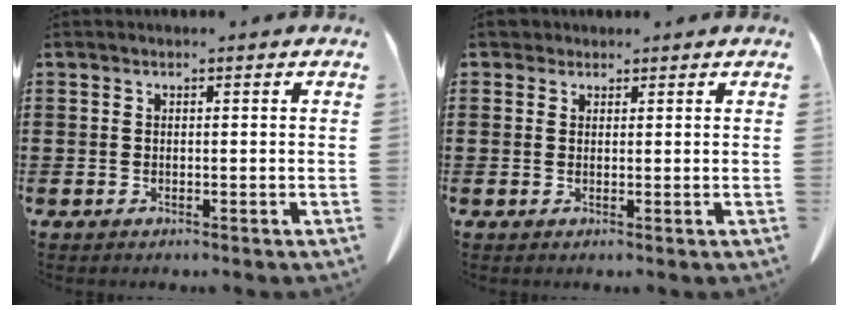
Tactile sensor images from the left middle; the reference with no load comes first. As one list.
[{"total": 1.7, "force": [1.4, 1.0, 0.2], "torque": [-0.009, 0.008, 0.027]}]